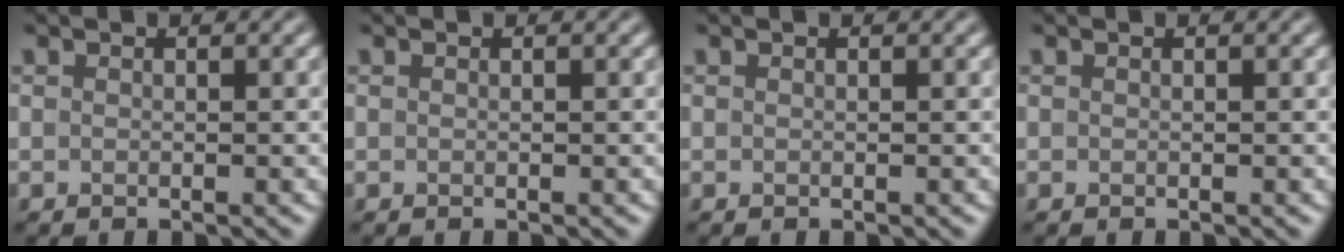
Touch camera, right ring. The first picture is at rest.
{"total": 0.0}
{"total": 0.0}
{"total": 0.0}